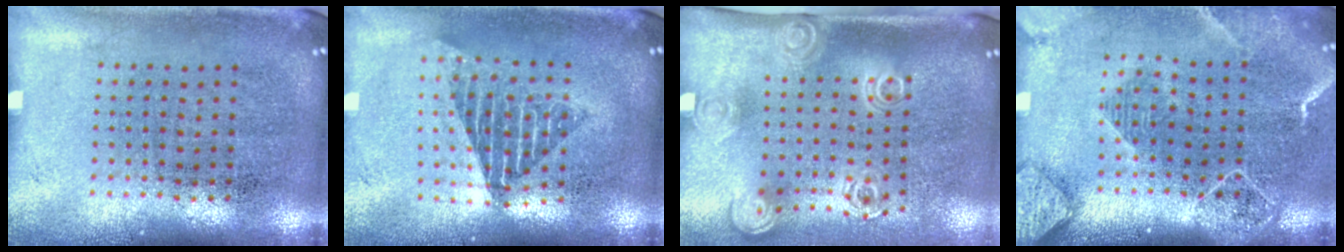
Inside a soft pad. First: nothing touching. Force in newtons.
{"total": 1.6, "press": 1.3, "slide": 0.9}
{"total": 2.0, "press": 1.4, "slide": 1.4}
{"total": 2.3, "press": 2.0, "slide": 1.1}